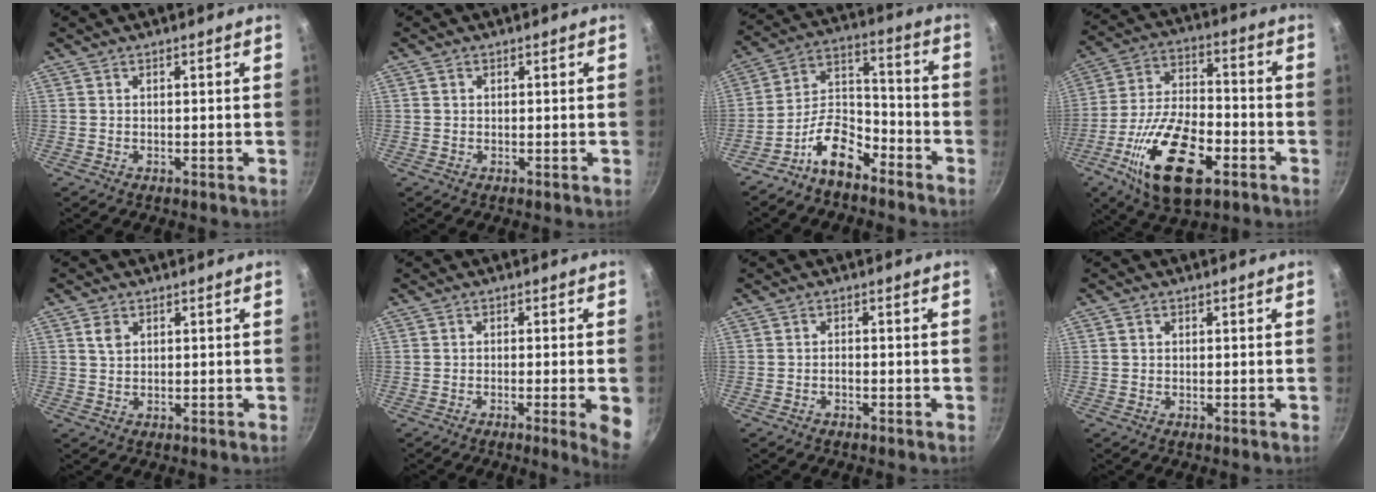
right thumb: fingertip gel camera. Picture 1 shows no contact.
{"total": 0.6, "force": [0.3, 0.4, 0.3], "torque": [-0.006, 0.001, 0.005]}
{"total": 10.8, "force": [-7.5, 5.0, 6.0], "torque": [-0.095, 0.082, -0.153]}
{"total": 20.2, "force": [-8.5, 9.4, 15.8], "torque": [-0.279, 0.025, -0.153]}
{"total": 2.7, "force": [1.0, 1.9, 1.6], "torque": [-0.023, -0.002, 0.021]}
{"total": 6.5, "force": [-1.7, 0.4, 6.2], "torque": [-0.072, 0.003, -0.020]}
{"total": 1.0, "force": [-0.6, 0.3, 0.7], "torque": [-0.013, 0.008, -0.011]}
{"total": 0.8, "force": [0.3, 0.6, 0.5], "torque": [-0.008, 0.001, 0.006]}